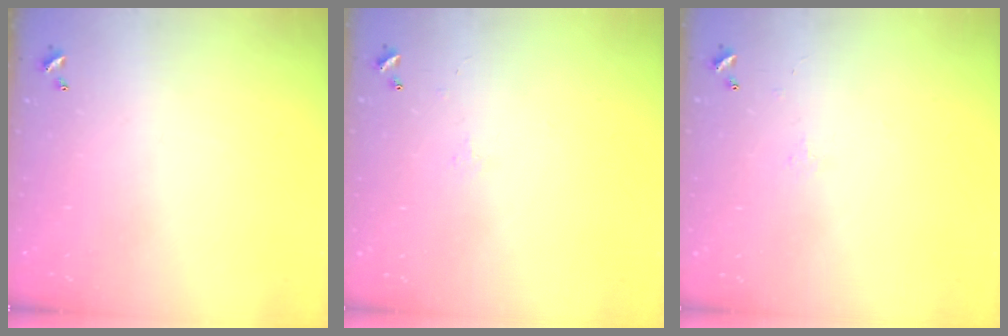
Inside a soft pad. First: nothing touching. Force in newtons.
{"total": 0.7, "press": 0.2, "slide": 0.6}
{"total": 0.7, "press": 0.2, "slide": 0.6}